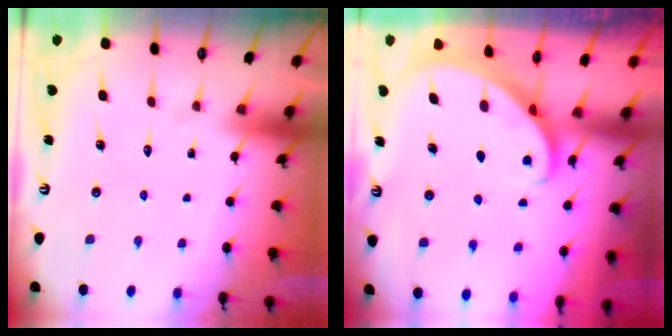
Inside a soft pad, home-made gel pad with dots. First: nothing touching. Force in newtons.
{"total": 2.7, "press": 2.7, "slide": 0.2}